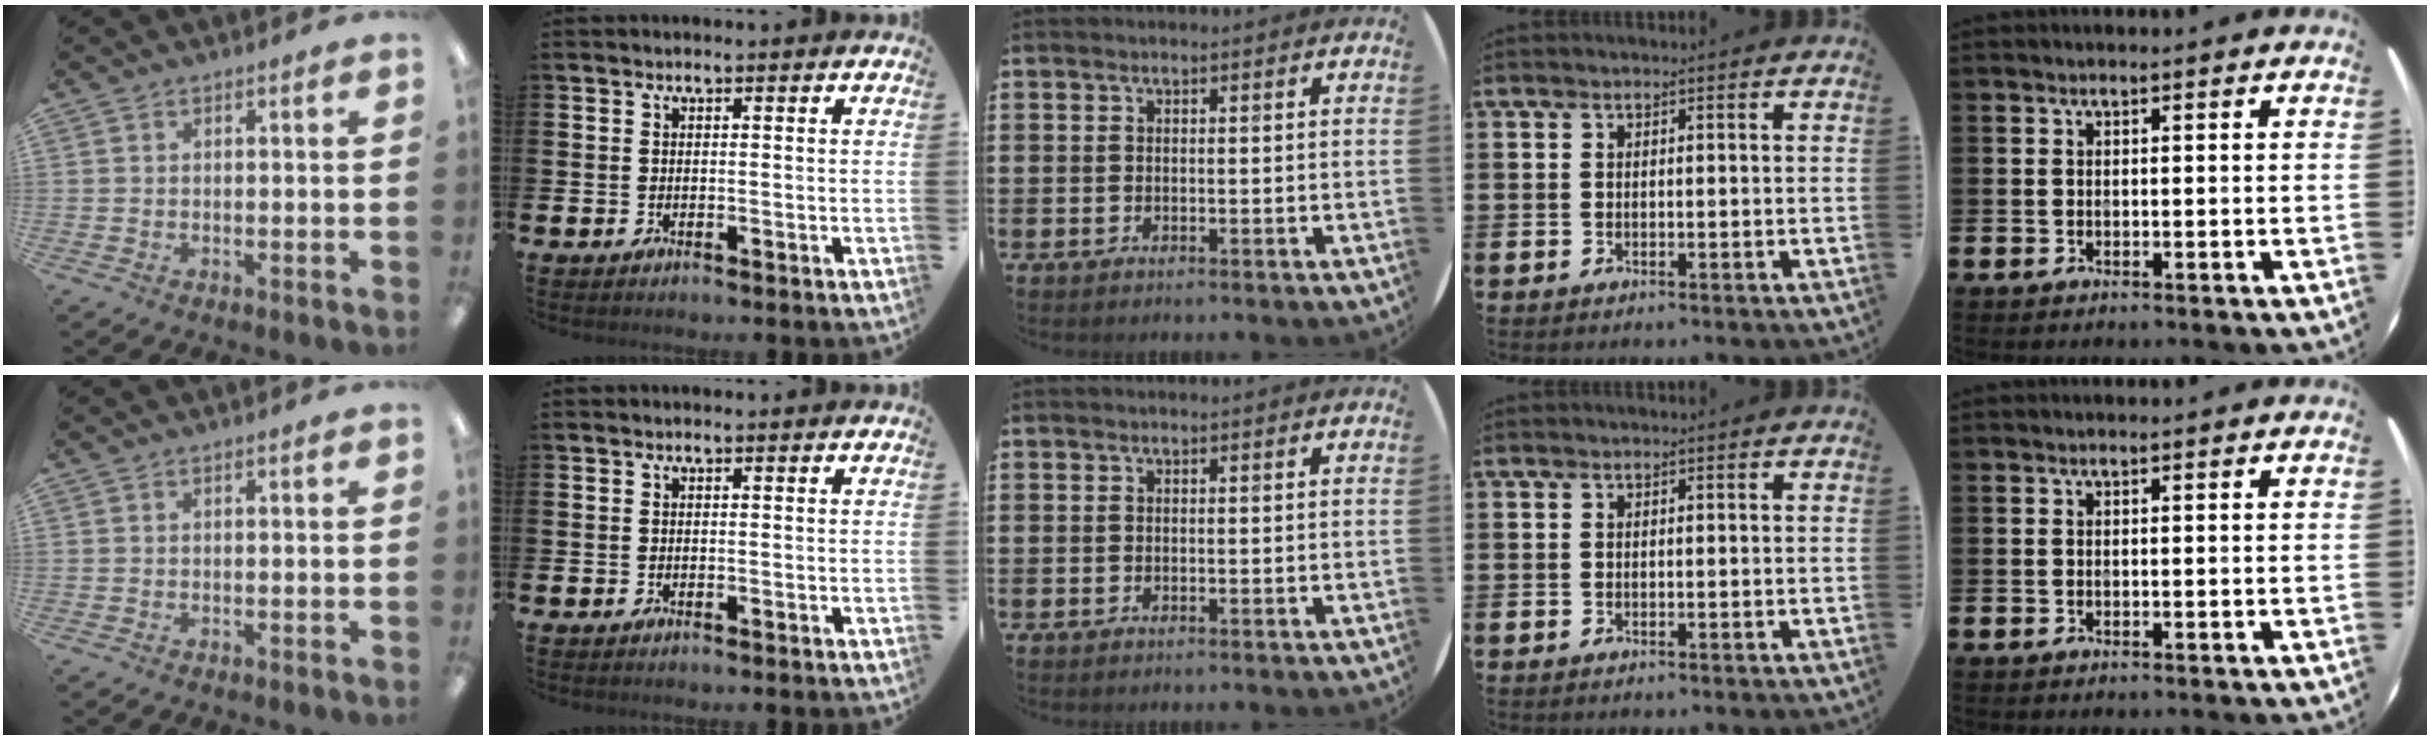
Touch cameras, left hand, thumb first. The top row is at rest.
{}